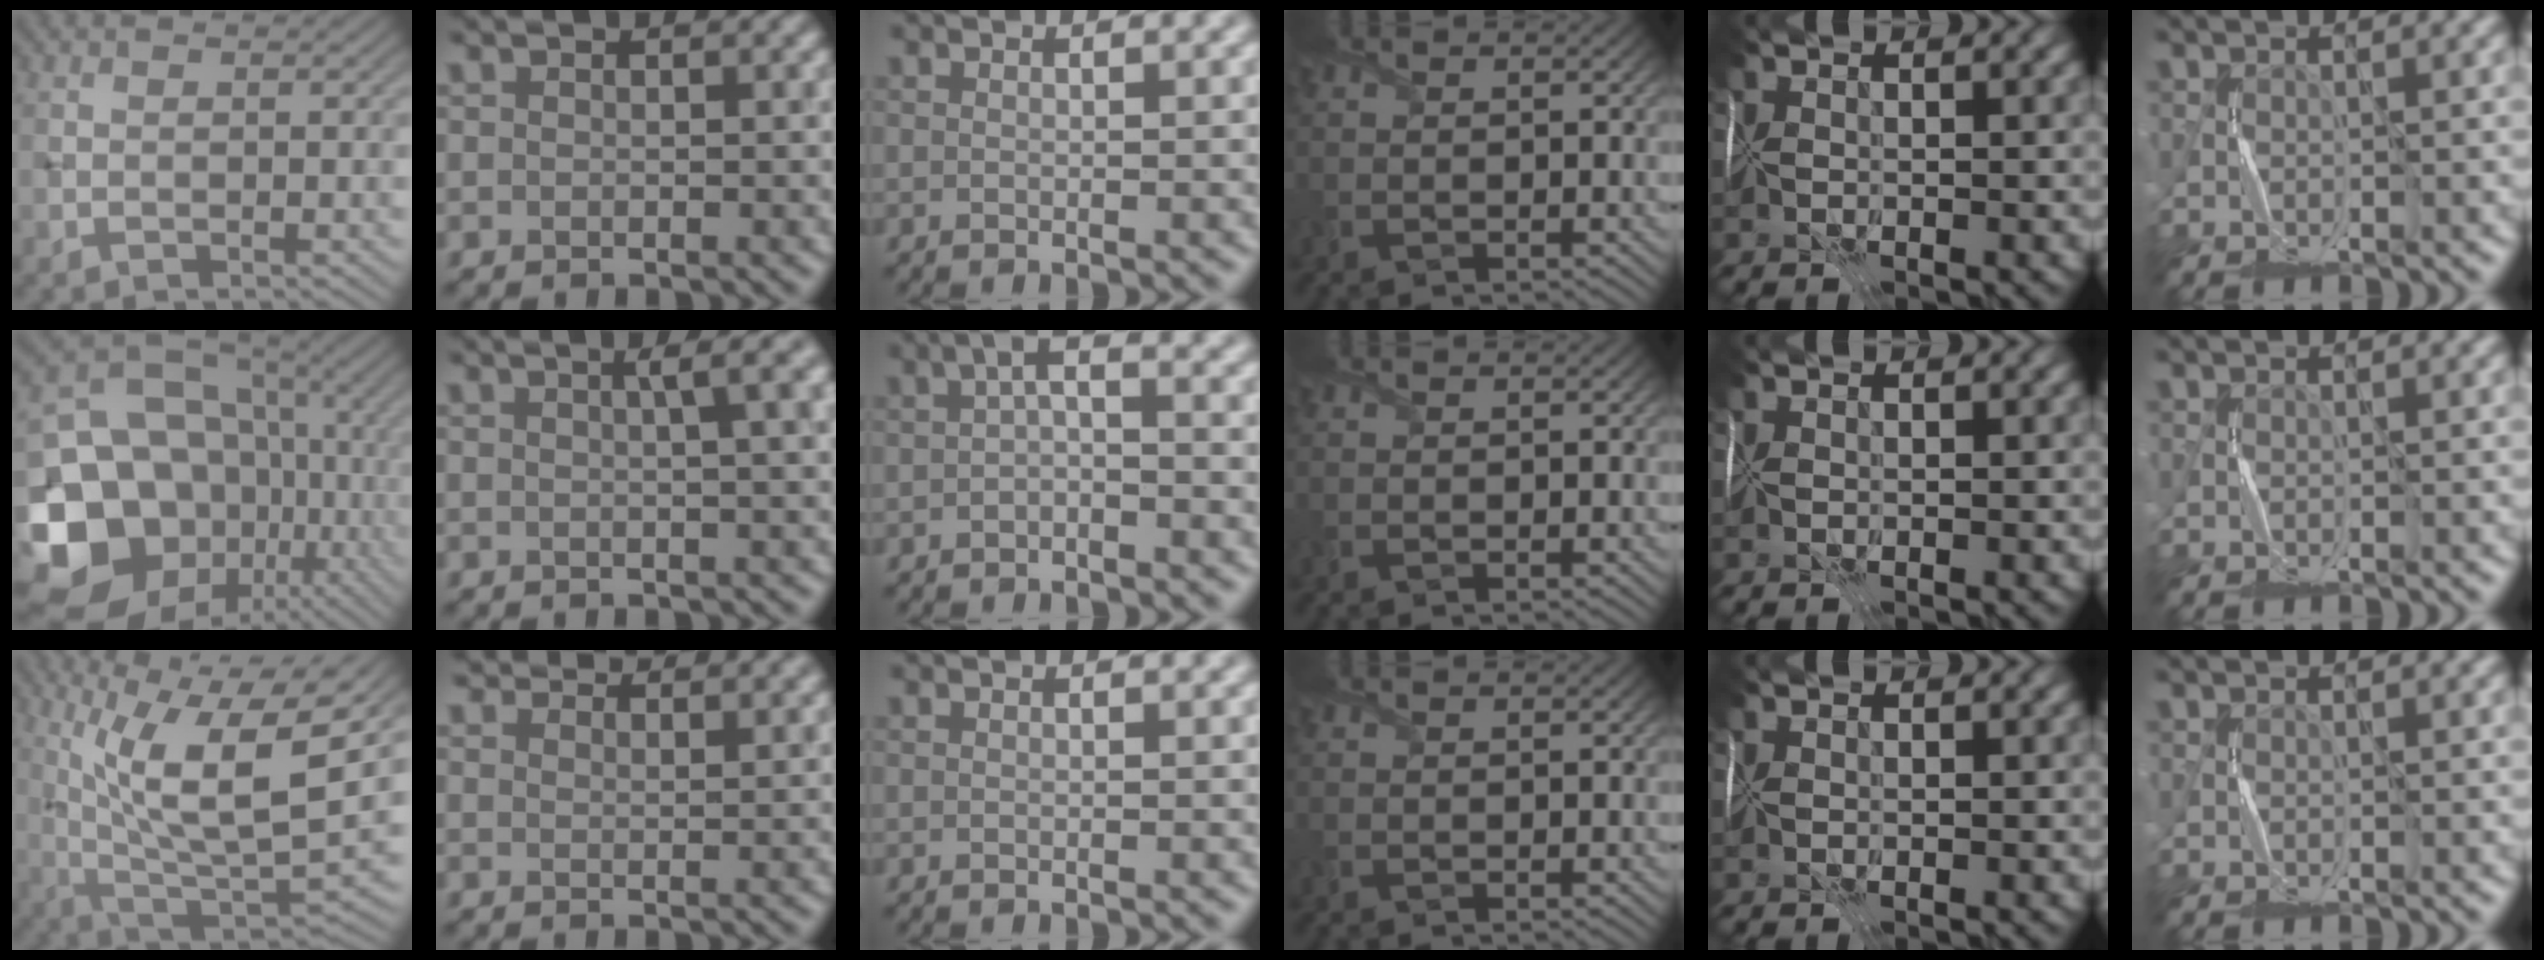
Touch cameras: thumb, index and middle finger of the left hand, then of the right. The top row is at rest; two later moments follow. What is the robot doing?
{"motion": "fold", "object": "wrapping paper"}